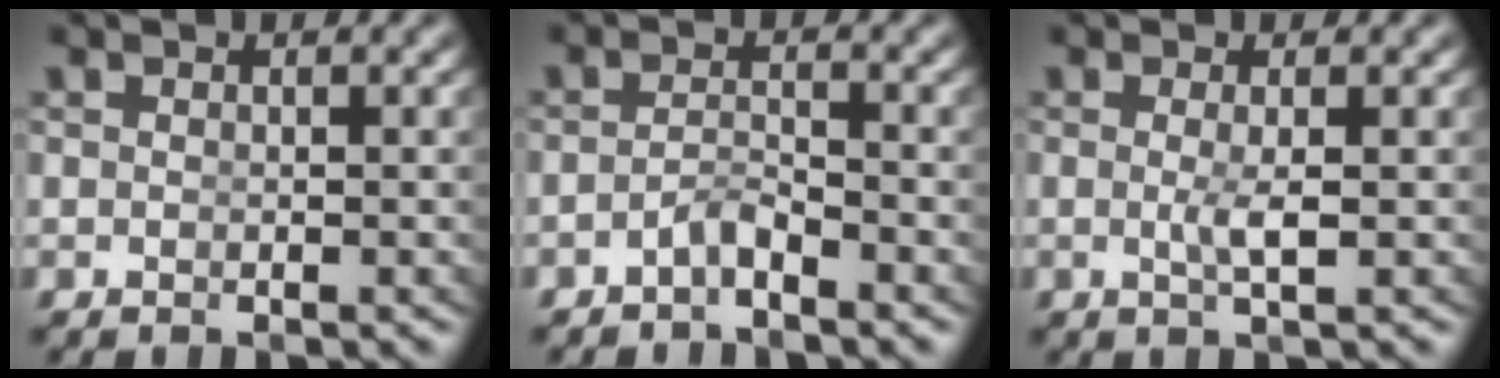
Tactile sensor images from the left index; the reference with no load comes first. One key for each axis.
{"total": 2.0, "fx": -1.9, "fy": -0.1, "fz": 0.4, "tx": -0.009, "ty": -0.007, "tz": -0.030}
{"total": 1.6, "fx": -0.3, "fy": -0.5, "fz": 1.5, "tx": -0.035, "ty": -0.013, "tz": 0.004}